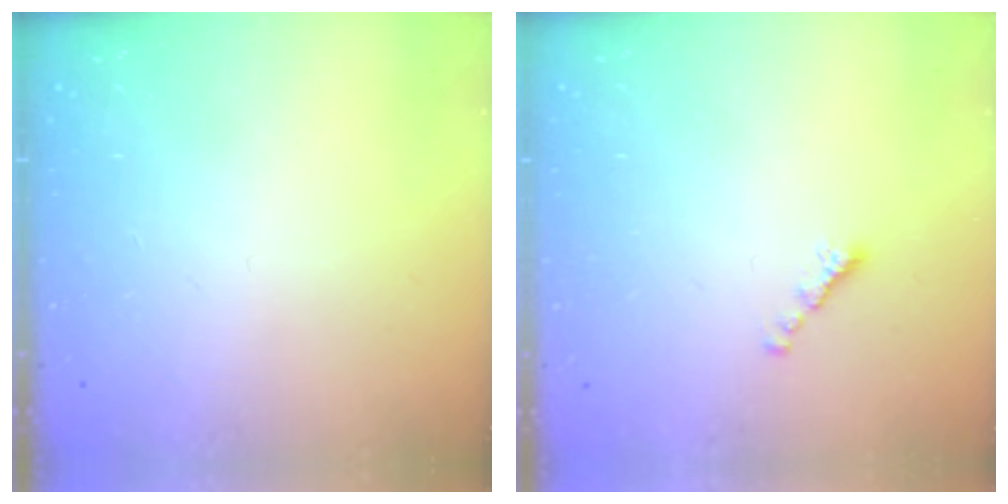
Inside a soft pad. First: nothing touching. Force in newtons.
{"total": 0.0}